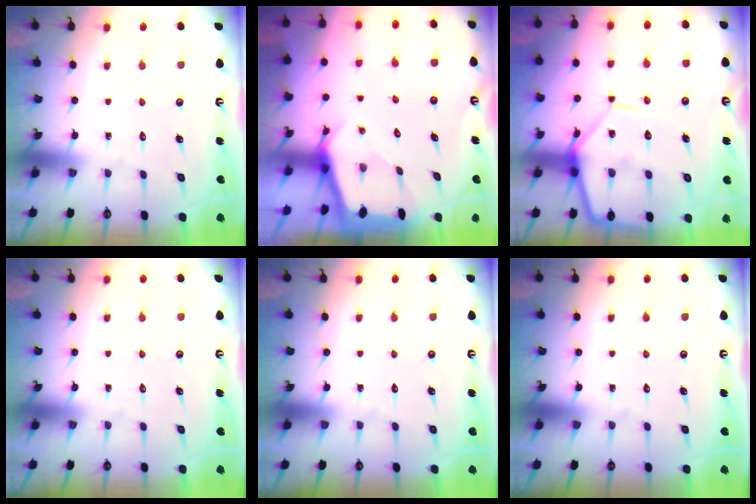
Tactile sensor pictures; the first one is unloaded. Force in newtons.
{"total": 1.9, "press": 1.9, "slide": 0.1}
{"total": 12.5, "press": 12.5, "slide": 0.9}
{"total": 0.0}
{"total": 0.0}
{"total": 0.0}